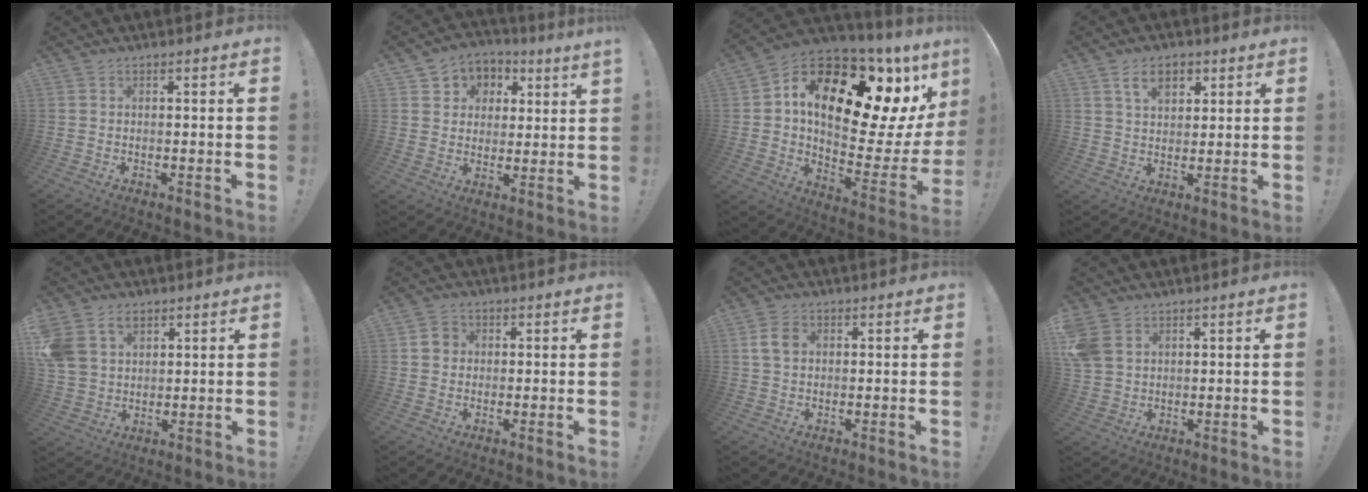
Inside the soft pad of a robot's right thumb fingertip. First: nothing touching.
{"total": 5.9, "force": [2.6, 5.2, 0.9], "torque": [-0.019, -0.020, 0.053]}
{"total": 22.2, "force": [8.2, 11.2, 17.3], "torque": [-0.261, -0.050, 0.151]}
{"total": 8.2, "force": [4.0, 5.0, 5.1], "torque": [-0.075, -0.001, 0.072]}
{"total": 9.8, "force": [5.0, 7.3, 4.3], "torque": [-0.079, -0.018, 0.100]}
{"total": 3.7, "force": [0.4, 3.3, 1.6], "torque": [-0.019, 0.009, 0.006]}
{"total": 4.8, "force": [1.1, 3.4, 3.3], "torque": [-0.050, 0.004, 0.021]}
{"total": 6.3, "force": [2.9, 4.4, 3.3], "torque": [-0.068, -0.008, 0.059]}